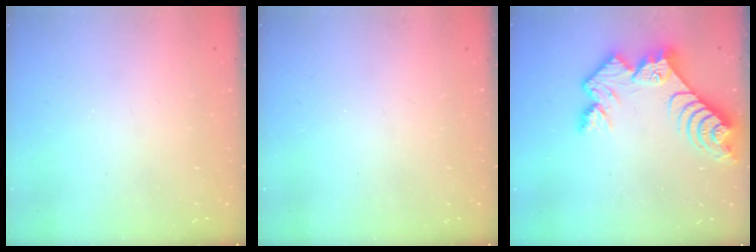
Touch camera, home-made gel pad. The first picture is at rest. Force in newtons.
{"total": 0.0}
{"total": 12.9, "press": 12.8, "slide": 1.1}